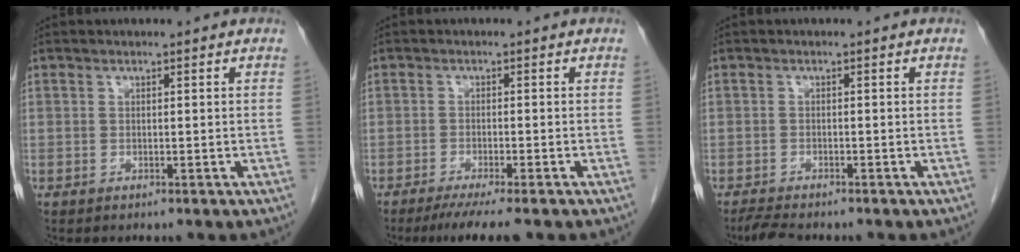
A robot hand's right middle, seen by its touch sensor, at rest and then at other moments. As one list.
[{"total": 6.0, "force": [-4.7, 0.0, 3.8], "torque": [-0.050, -0.012, -0.071]}, {"total": 2.9, "force": [-2.5, 0.4, 1.4], "torque": [-0.030, -0.008, -0.041]}]